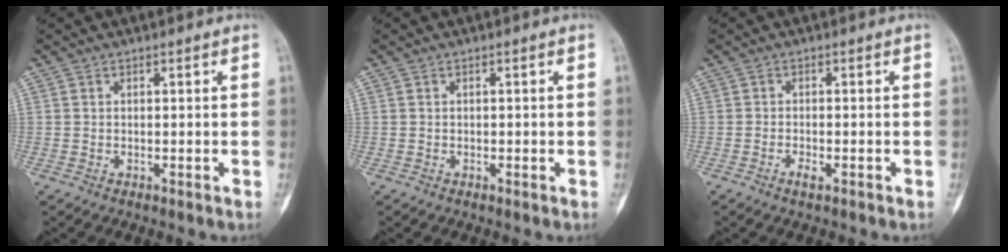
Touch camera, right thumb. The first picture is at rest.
{"total": 0.5, "force": [-0.1, 0.4, 0.4], "torque": [0.000, 0.002, -0.003]}
{"total": 1.8, "force": [-1.0, 0.6, 1.3], "torque": [-0.026, 0.001, -0.020]}